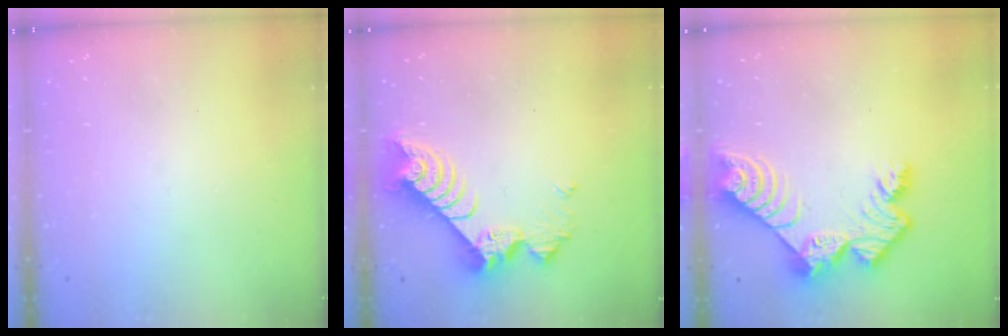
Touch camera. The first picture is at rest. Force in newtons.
{"total": 9.3, "press": 9.3, "slide": 1.0}
{"total": 11.0, "press": 11.0, "slide": 0.9}